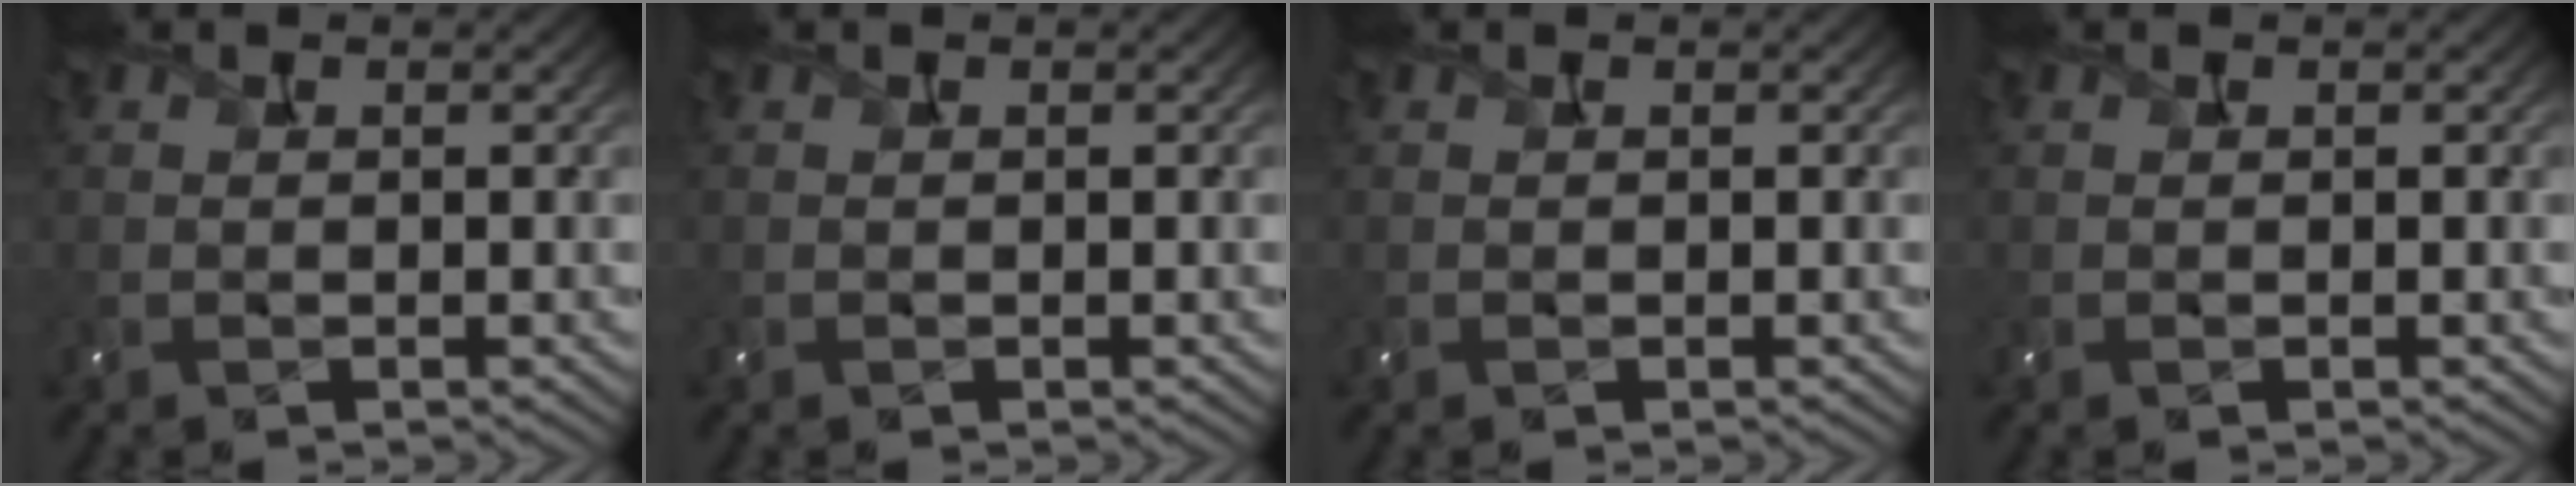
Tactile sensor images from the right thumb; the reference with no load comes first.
{"total": 0.0}
{"total": 0.0}
{"total": 0.0}